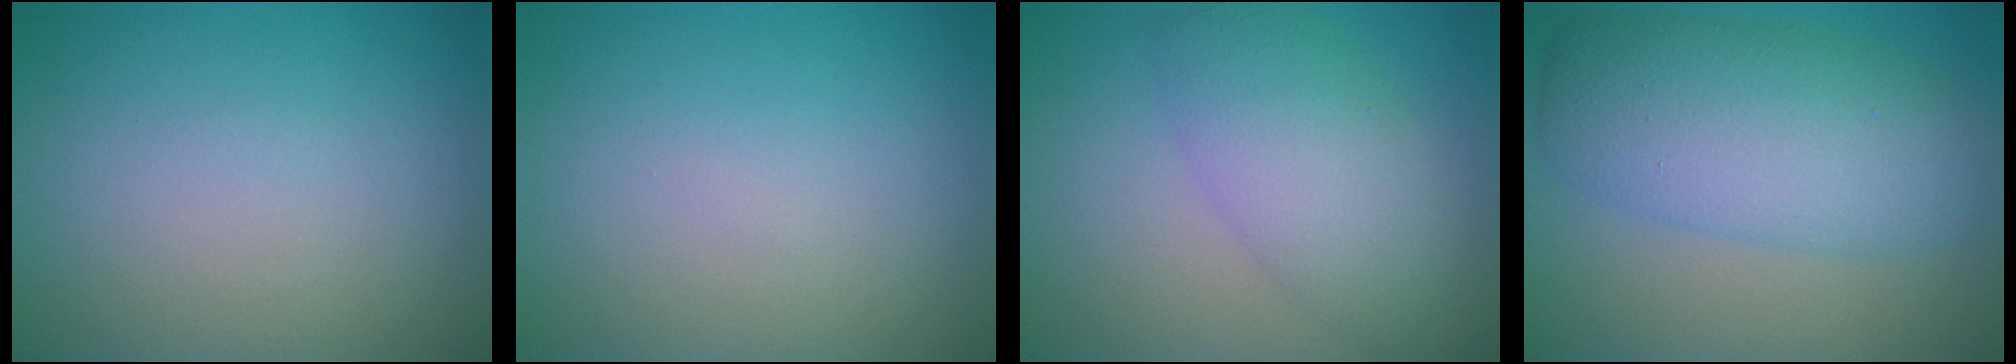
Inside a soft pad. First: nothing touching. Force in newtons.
{"total": 0.0}
{"total": 5.6, "press": 5.6, "slide": 0.4}
{"total": 7.9, "press": 7.9, "slide": 0.0}